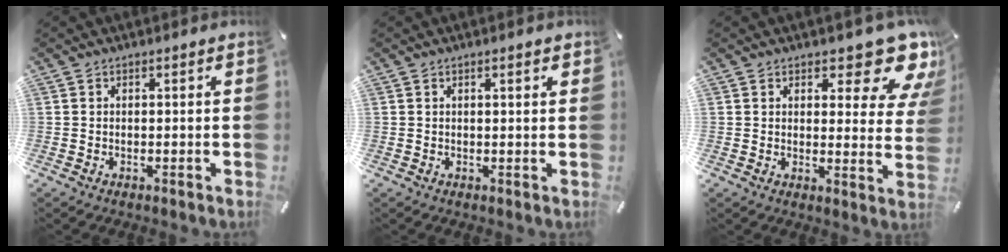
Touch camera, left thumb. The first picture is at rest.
{"total": 1.1, "force": [0.6, 0.3, 0.9], "torque": [-0.018, 0.001, 0.010]}
{"total": 11.5, "force": [8.4, 4.6, 6.5], "torque": [-0.068, -0.072, 0.141]}